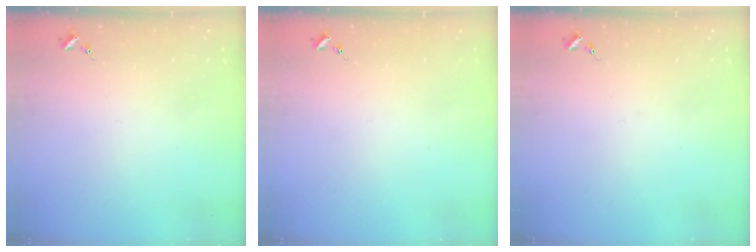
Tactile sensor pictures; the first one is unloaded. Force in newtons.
{"total": 0.0}
{"total": 0.0}